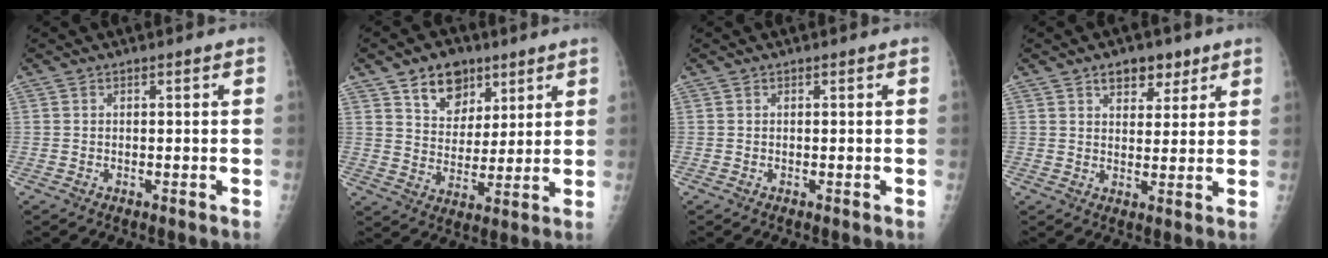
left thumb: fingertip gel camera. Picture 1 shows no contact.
{"total": 10.3, "force": [6.1, 7.0, 4.5], "torque": [-0.040, -0.032, 0.104]}
{"total": 0.0}
{"total": 6.1, "force": [3.8, 3.6, 3.1], "torque": [-0.015, -0.018, 0.055]}